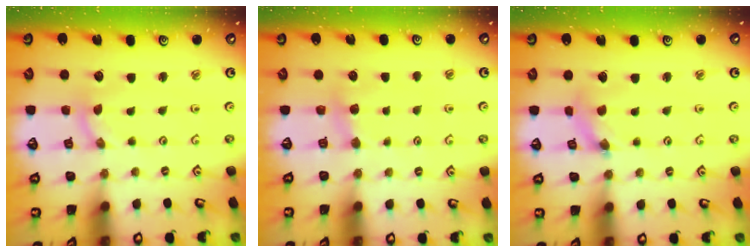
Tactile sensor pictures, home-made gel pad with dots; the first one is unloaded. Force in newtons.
{"total": 3.9, "press": 3.9, "slide": 0.6}
{"total": 1.6, "press": 1.6, "slide": 0.3}